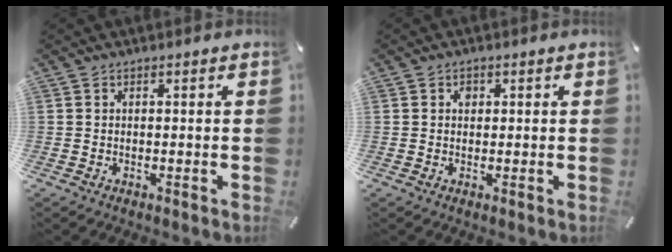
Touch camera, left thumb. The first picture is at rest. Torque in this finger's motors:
{"motor_torque": [0.16, 0.11, 0.01, -0.19, 0.05]}